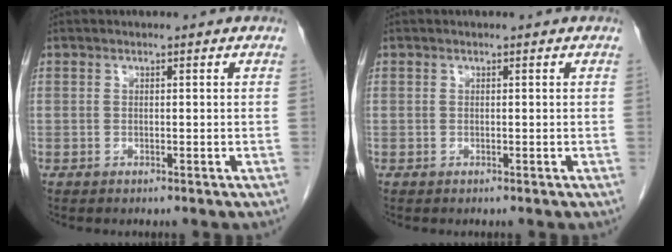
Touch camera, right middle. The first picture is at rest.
{"total": 0.0}